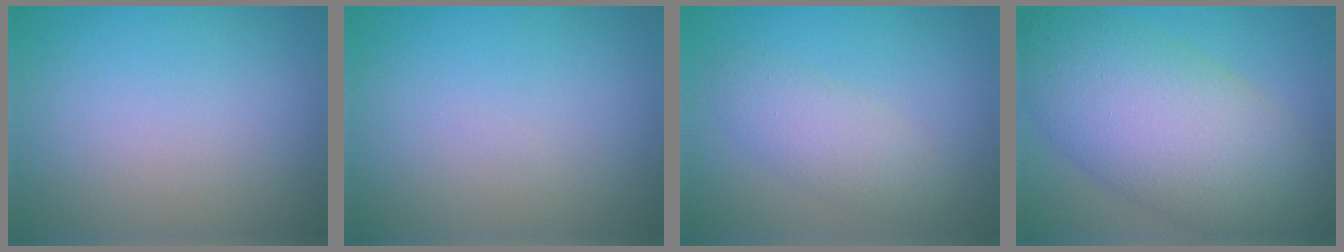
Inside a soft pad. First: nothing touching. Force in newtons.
{"total": 0.0}
{"total": 2.8, "press": 2.8, "slide": 0.1}
{"total": 11.8, "press": 11.8, "slide": 0.2}